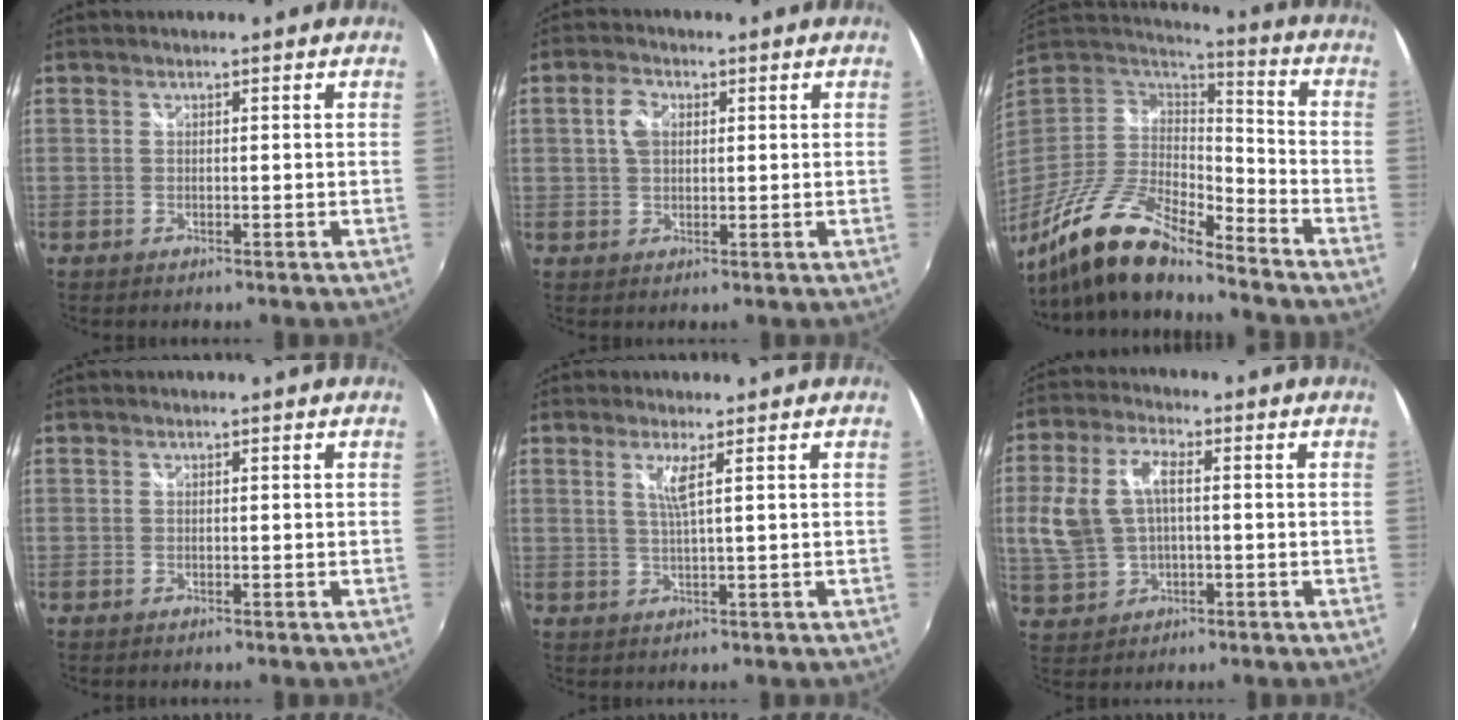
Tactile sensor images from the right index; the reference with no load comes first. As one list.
[{"total": 4.1, "force": [1.3, 2.8, 2.7], "torque": [-0.050, 0.013, 0.022]}, {"total": 18.7, "force": [-14.4, 5.1, 10.9], "torque": [-0.220, -0.032, -0.272]}, {"total": 0.0}, {"total": 2.8, "force": [1.5, -0.7, 2.3], "torque": [-0.043, -0.003, 0.028]}, {"total": 11.0, "force": [0.1, 6.7, 8.7], "torque": [-0.194, 0.013, 0.010]}]